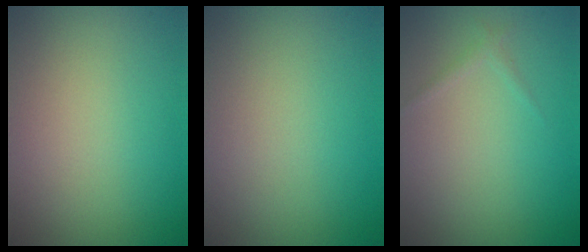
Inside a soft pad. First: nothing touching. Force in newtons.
{"total": 0.0}
{"total": 0.7, "press": 0.7, "slide": 0.1}